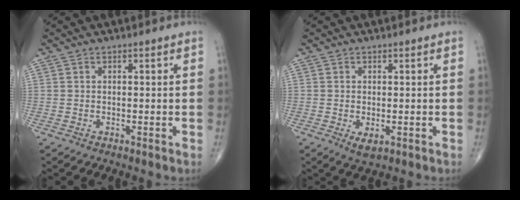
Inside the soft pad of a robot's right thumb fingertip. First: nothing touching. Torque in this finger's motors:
{"motor_torque": [-0.38, 0.37, -0.18, -0.02, 0.00]}